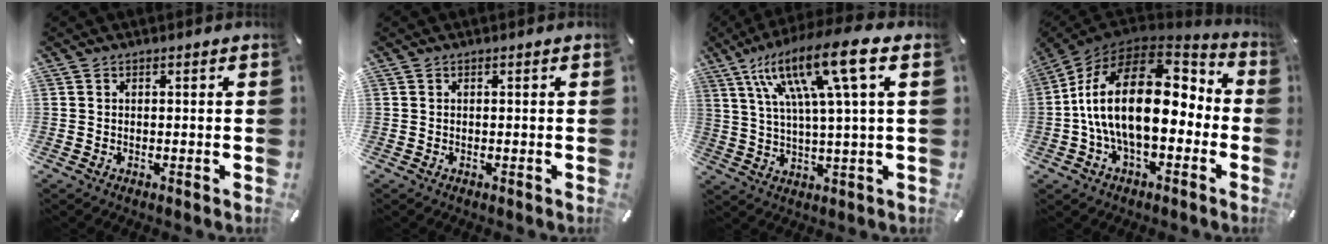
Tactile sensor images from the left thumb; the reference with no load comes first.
{"total": 0.0}
{"total": 18.1, "force": [7.7, 3.0, 16.1], "torque": [-0.318, -0.024, 0.111]}
{"total": 24.1, "force": [0.5, 13.5, 20.0], "torque": [-0.386, 0.003, 0.012]}